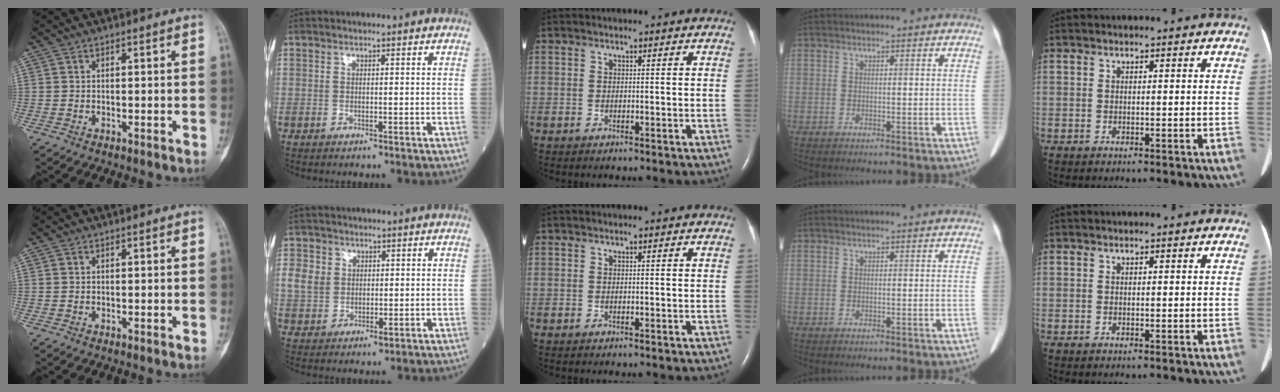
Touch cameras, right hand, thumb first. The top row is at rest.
{"index": {"total": 5.3, "force": [1.3, 4.6, 2.3], "torque": [-0.045, 0.008, 0.027]}}